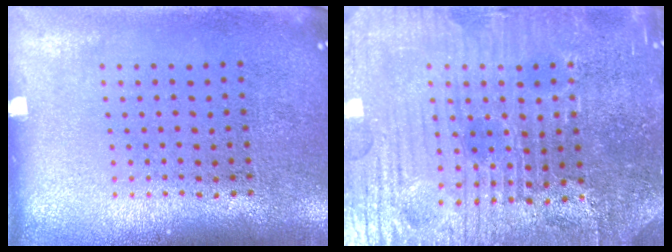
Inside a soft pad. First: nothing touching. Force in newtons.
{"total": 5.4, "press": 5.2, "slide": 1.8}